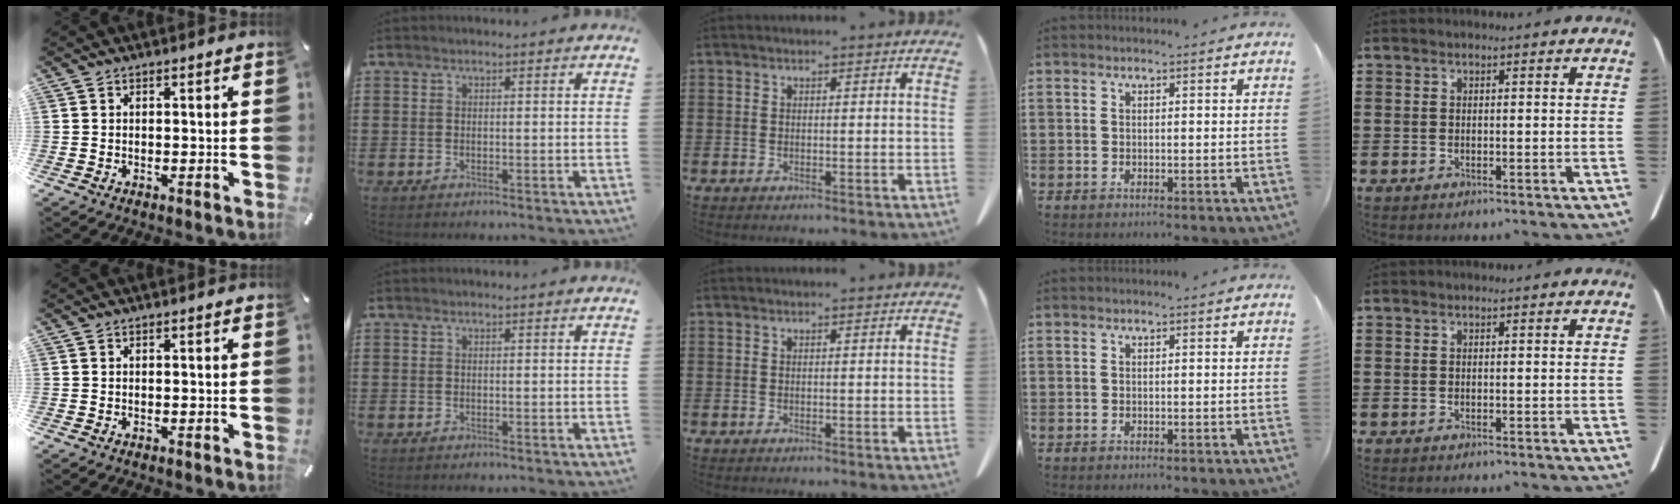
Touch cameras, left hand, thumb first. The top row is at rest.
{}